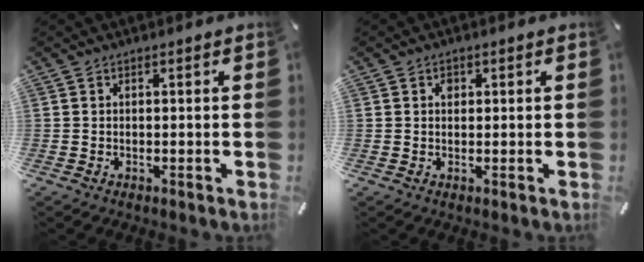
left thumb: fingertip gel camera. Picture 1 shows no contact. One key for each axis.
{"total": 1.2, "fx": 0.3, "fy": 1.1, "fz": 0.5, "tx": -0.003, "ty": 0.002, "tz": 0.002}